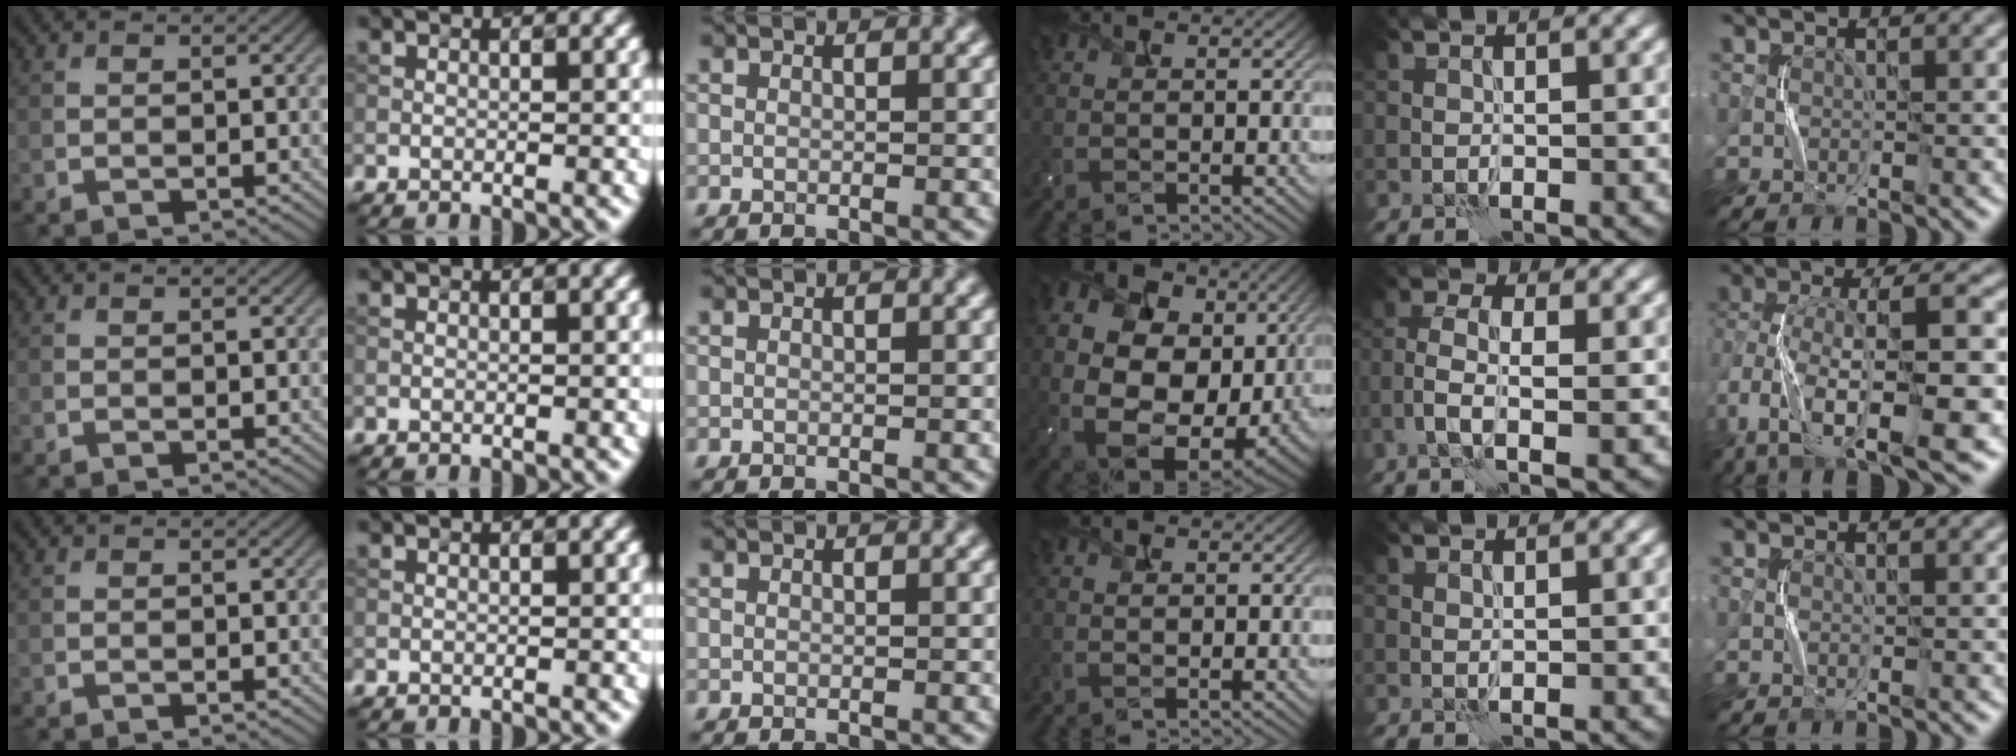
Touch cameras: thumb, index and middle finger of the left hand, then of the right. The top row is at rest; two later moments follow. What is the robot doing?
{"motion": "squeeze", "object": "bubble wrap"}